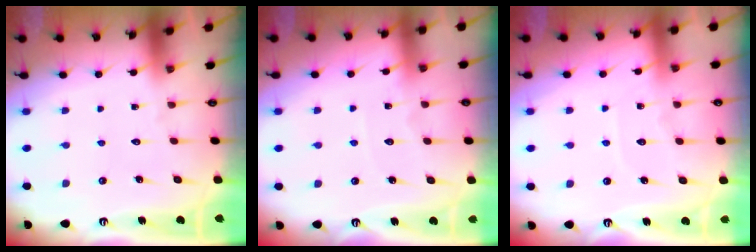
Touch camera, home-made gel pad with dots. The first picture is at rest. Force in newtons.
{"total": 5.9, "press": 5.9, "slide": 0.5}
{"total": 5.3, "press": 5.2, "slide": 0.6}